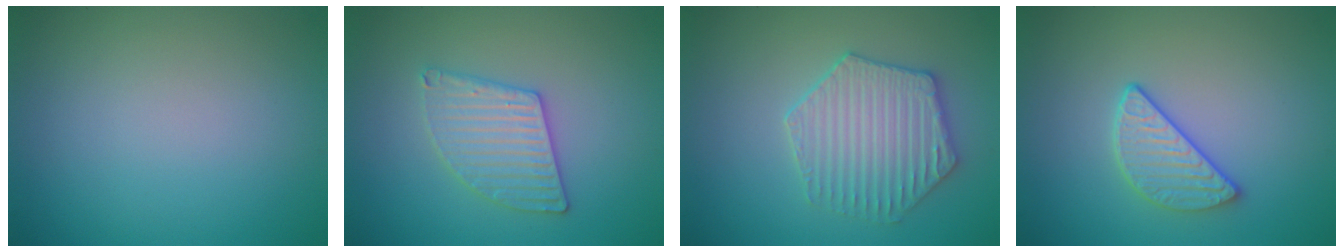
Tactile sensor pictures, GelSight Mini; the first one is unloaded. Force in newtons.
{"total": 3.0, "press": 3.0, "slide": 0.2}
{"total": 4.3, "press": 4.0, "slide": 1.6}
{"total": 2.9, "press": 2.6, "slide": 1.3}